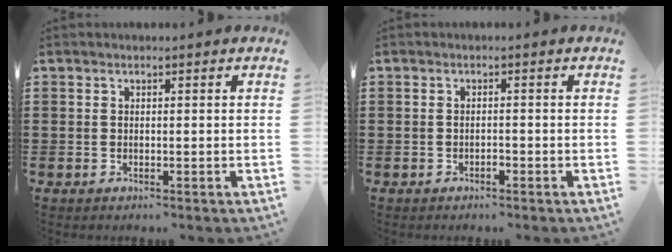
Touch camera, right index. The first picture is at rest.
{"total": 0.9, "force": [-0.6, 0.3, 0.7], "torque": [-0.016, -0.003, -0.010]}